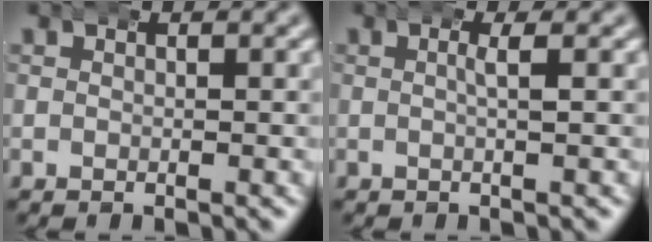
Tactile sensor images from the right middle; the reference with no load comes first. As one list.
[{"total": 1.8, "force": [0.5, 0.2, 1.8], "torque": [-0.024, 0.014, 0.000]}]